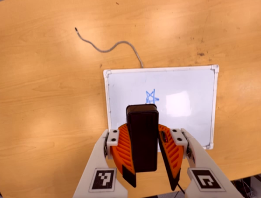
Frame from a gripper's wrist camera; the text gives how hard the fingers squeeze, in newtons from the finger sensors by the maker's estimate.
{"total": 9.2, "left": 9.2, "right": 9.1}